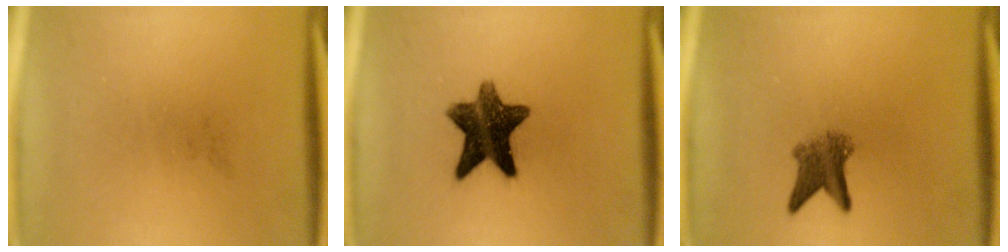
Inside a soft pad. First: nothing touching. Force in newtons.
{"total": 11.3}
{"total": 4.3}